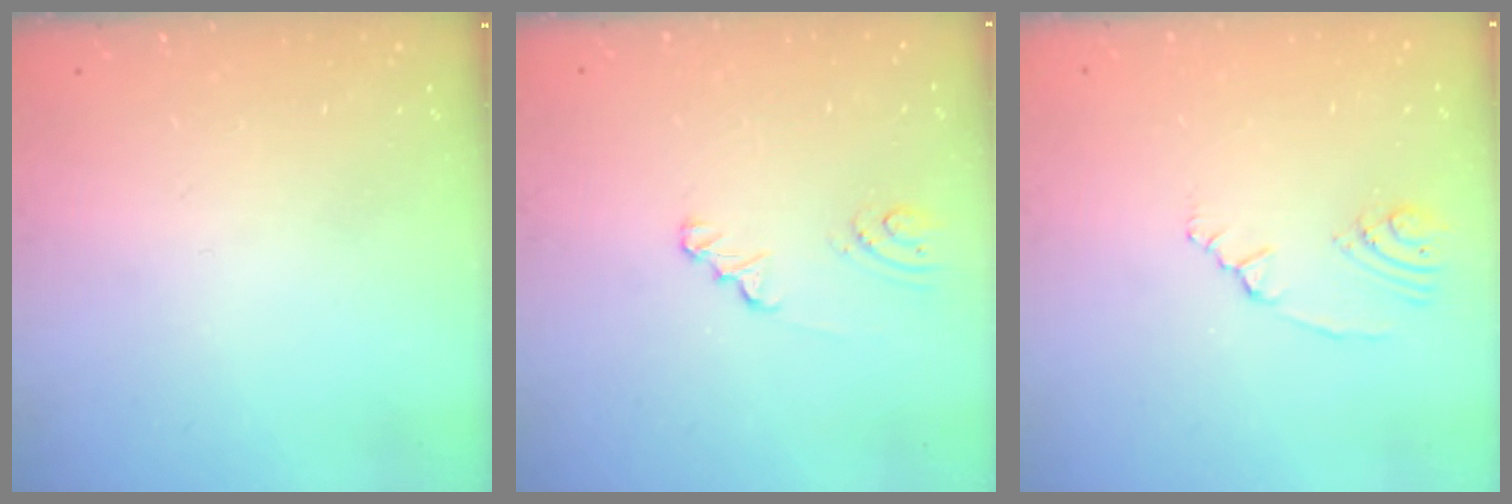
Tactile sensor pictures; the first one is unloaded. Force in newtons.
{"total": 2.4, "press": 2.4, "slide": 0.2}
{"total": 2.4, "press": 2.0, "slide": 1.3}